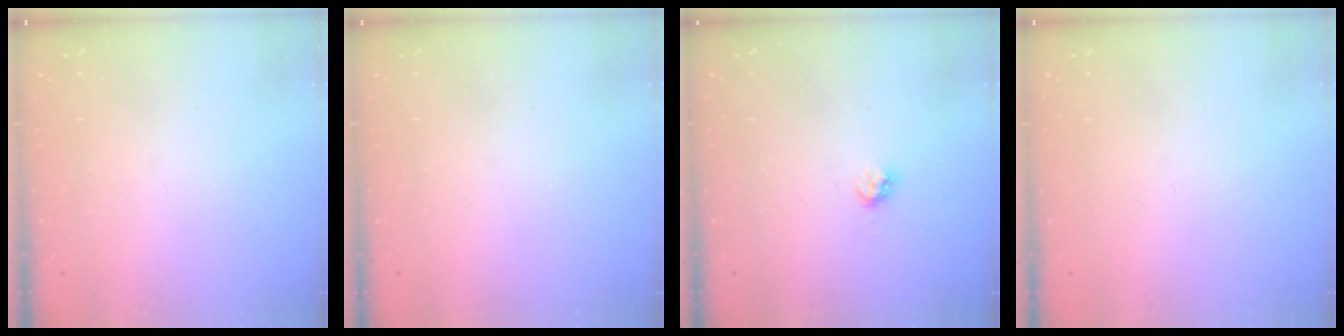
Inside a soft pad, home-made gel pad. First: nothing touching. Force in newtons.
{"total": 0.0}
{"total": 2.8, "press": 2.8, "slide": 0.2}
{"total": 0.0}